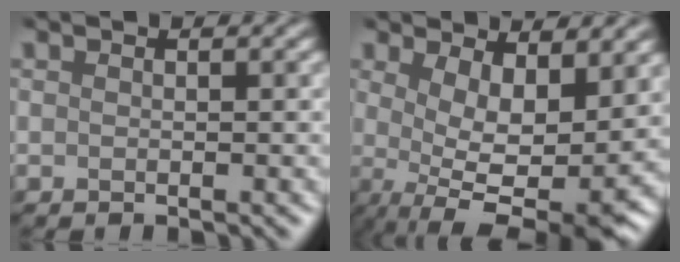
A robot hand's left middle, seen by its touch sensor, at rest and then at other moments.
{"total": 9.0, "force": [0.5, 4.4, 7.9], "torque": [-0.119, -0.017, 0.020]}